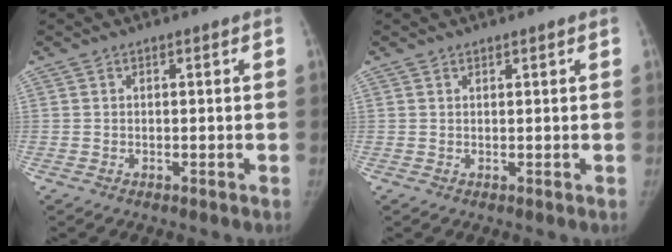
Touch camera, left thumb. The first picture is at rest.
{"total": 0.5, "force": [0.5, 0.1, 0.1], "torque": [-0.002, -0.004, 0.009]}